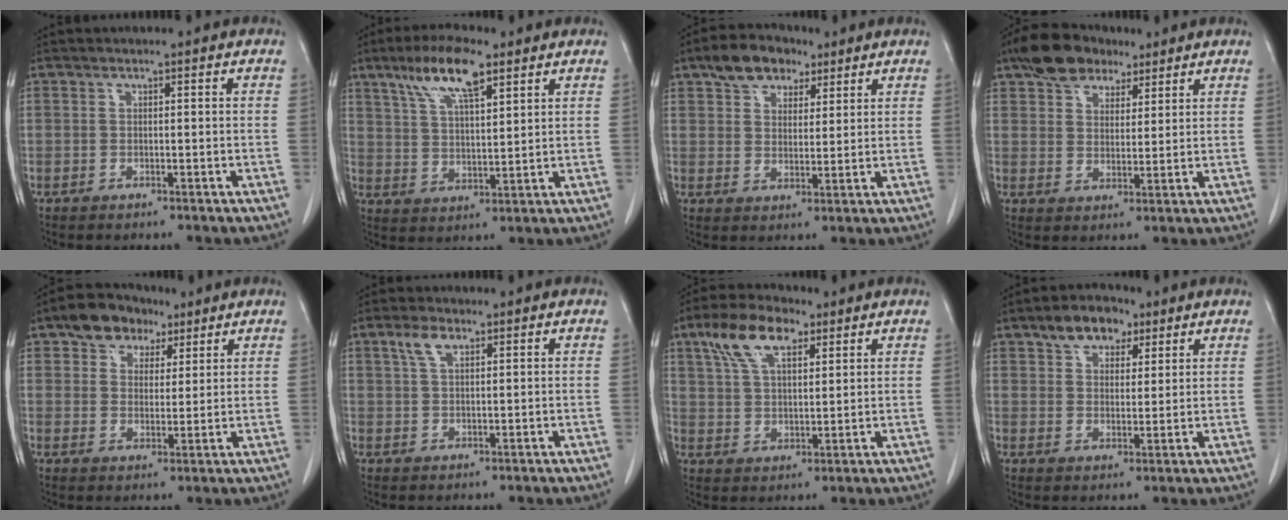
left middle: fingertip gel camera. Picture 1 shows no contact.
{"total": 9.9, "force": [6.1, 2.4, 7.4], "torque": [-0.146, 0.013, 0.115]}
{"total": 7.9, "force": [5.1, 4.6, 3.9], "torque": [-0.065, 0.022, 0.088]}
{"total": 8.6, "force": [6.1, 4.7, 3.7], "torque": [-0.067, 0.022, 0.107]}
{"total": 7.5, "force": [4.6, 5.0, 3.2], "torque": [-0.052, 0.025, 0.080]}
{"total": 3.1, "force": [1.8, 1.3, 2.2], "torque": [-0.053, 0.009, 0.040]}
{"total": 9.7, "force": [5.6, 4.0, 6.8], "torque": [-0.142, 0.022, 0.108]}
{"total": 7.1, "force": [4.4, 4.1, 3.7], "torque": [-0.058, 0.018, 0.075]}